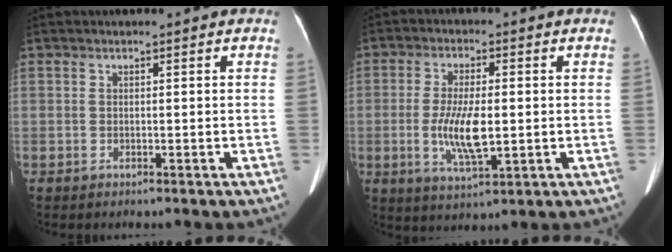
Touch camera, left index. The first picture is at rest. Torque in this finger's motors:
{"motor_torque": [0.31, -0.01, 0.14, 0.15]}